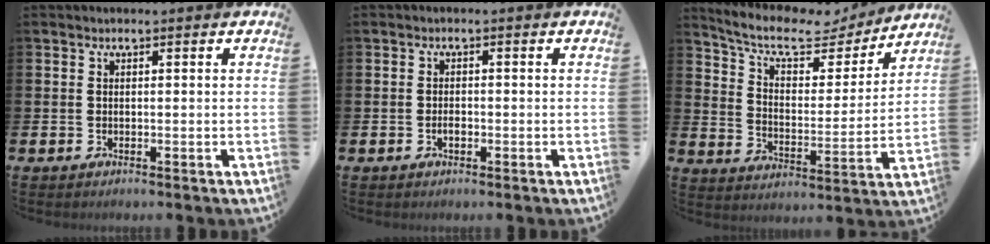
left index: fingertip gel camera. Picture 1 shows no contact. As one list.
[{"total": 1.3, "force": [-0.5, 0.7, 1.0], "torque": [-0.019, 0.001, -0.011]}, {"total": 8.9, "force": [7.7, 2.9, 3.3], "torque": [-0.092, -0.051, 0.130]}]